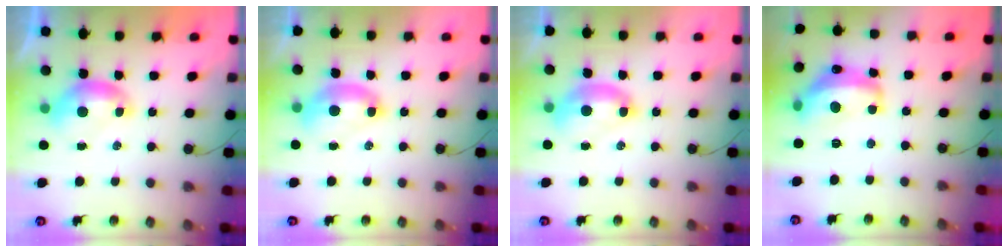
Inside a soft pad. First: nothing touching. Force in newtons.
{"total": 2.7, "press": 2.6, "slide": 0.6}
{"total": 2.7, "press": 2.6, "slide": 0.6}
{"total": 10.7, "press": 10.7, "slide": 0.8}